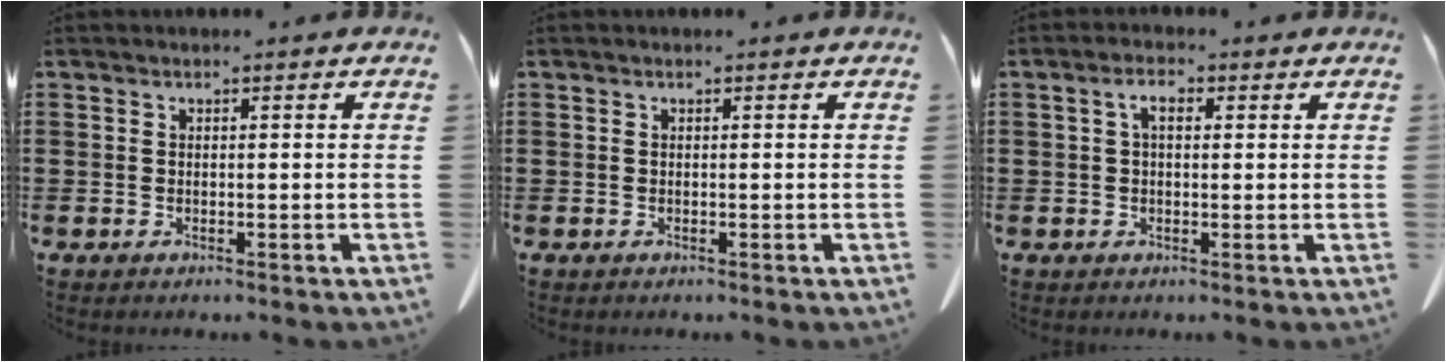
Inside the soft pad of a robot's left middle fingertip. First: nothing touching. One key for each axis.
{"total": 0.0}
{"total": 3.2, "fx": 0.9, "fy": 1.5, "fz": 2.7, "tx": -0.057, "ty": 0.010, "tz": 0.014}